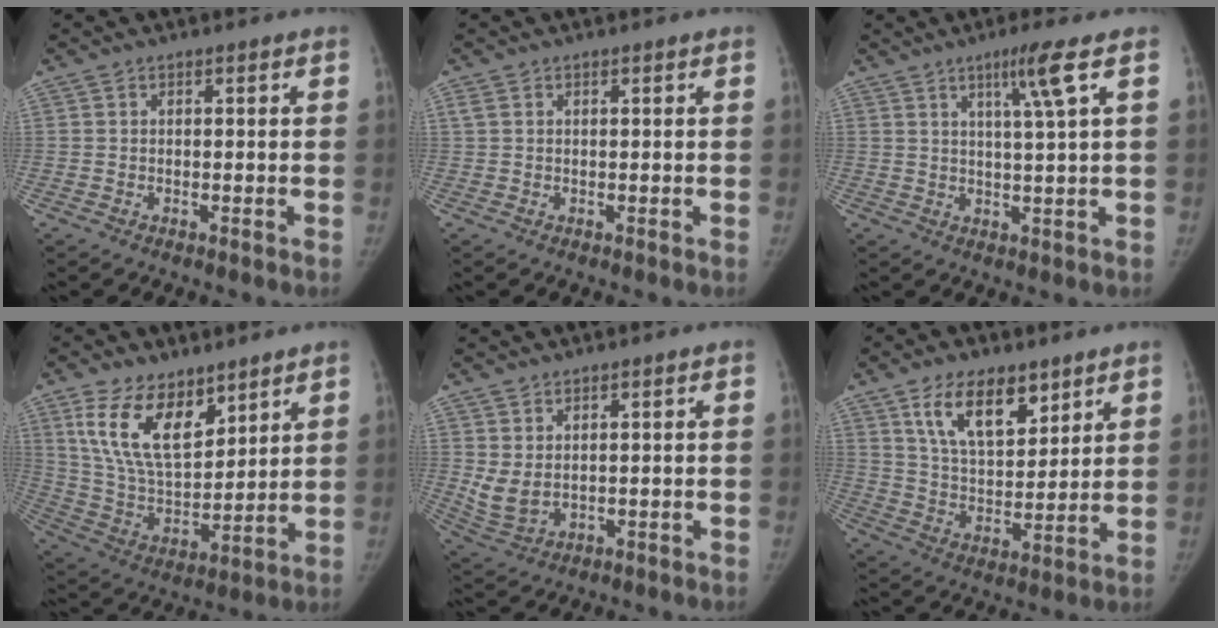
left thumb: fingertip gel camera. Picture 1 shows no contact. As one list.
[{"total": 0.9, "force": [0.5, 0.6, 0.6], "torque": [-0.017, 0.010, 0.013]}, {"total": 6.1, "force": [2.9, -1.0, 5.3], "torque": [-0.094, -0.015, 0.052]}, {"total": 16.1, "force": [9.4, 8.3, 10.1], "torque": [-0.150, -0.048, 0.192]}, {"total": 4.9, "force": [1.4, 2.8, 3.8], "torque": [-0.075, -0.009, 0.040]}, {"total": 13.3, "force": [7.8, 6.6, 8.5], "torque": [-0.112, -0.045, 0.146]}]